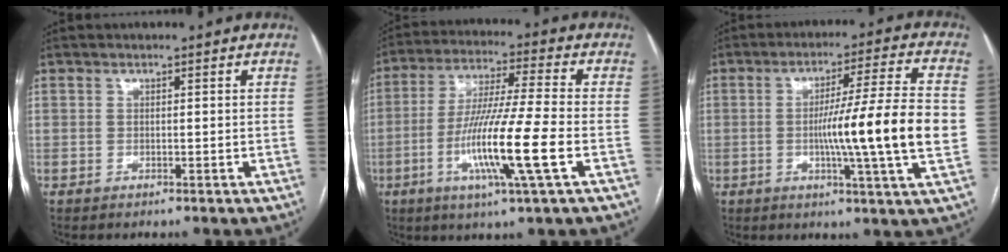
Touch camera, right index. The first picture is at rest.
{"total": 14.2, "force": [-4.2, -0.7, 13.6], "torque": [-0.269, -0.018, -0.085]}
{"total": 15.0, "force": [-1.5, -1.1, 14.9], "torque": [-0.235, -0.006, -0.031]}